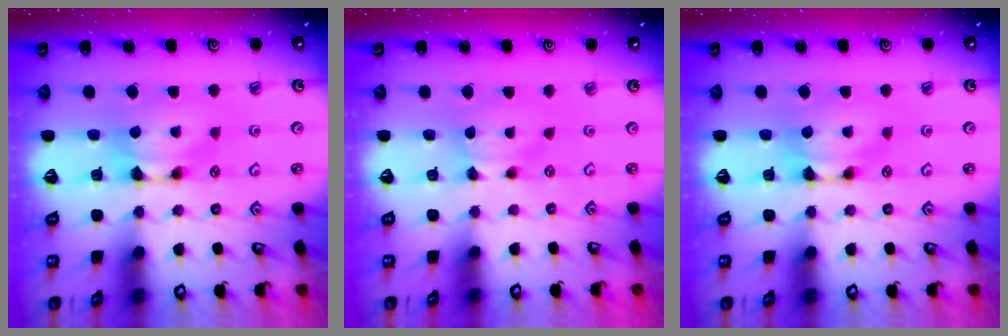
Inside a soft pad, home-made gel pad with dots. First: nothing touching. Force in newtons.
{"total": 1.8, "press": 1.7, "slide": 0.6}
{"total": 0.0}